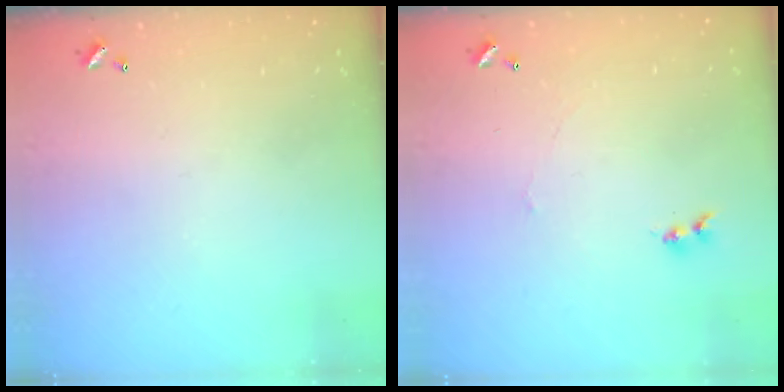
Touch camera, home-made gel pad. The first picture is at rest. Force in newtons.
{"total": 1.2, "press": 1.1, "slide": 0.3}